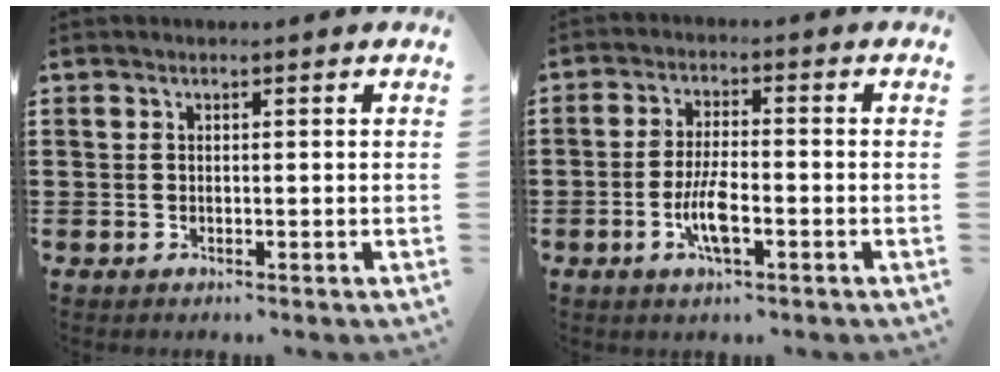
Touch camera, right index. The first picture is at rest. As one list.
[{"total": 5.8, "force": [-2.1, 1.5, 5.2], "torque": [-0.112, -0.005, -0.043]}]